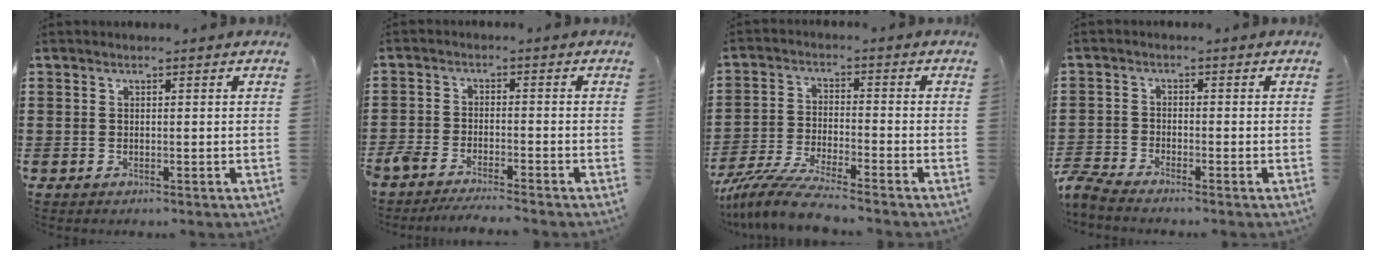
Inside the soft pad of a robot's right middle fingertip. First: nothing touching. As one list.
[{"total": 3.6, "force": [-3.5, 0.3, 0.7], "torque": [-0.029, -0.004, -0.077]}, {"total": 7.0, "force": [-6.3, -0.1, 3.1], "torque": [-0.079, -0.015, -0.128]}, {"total": 2.9, "force": [-2.7, 0.1, 0.8], "torque": [-0.038, -0.006, -0.064]}]